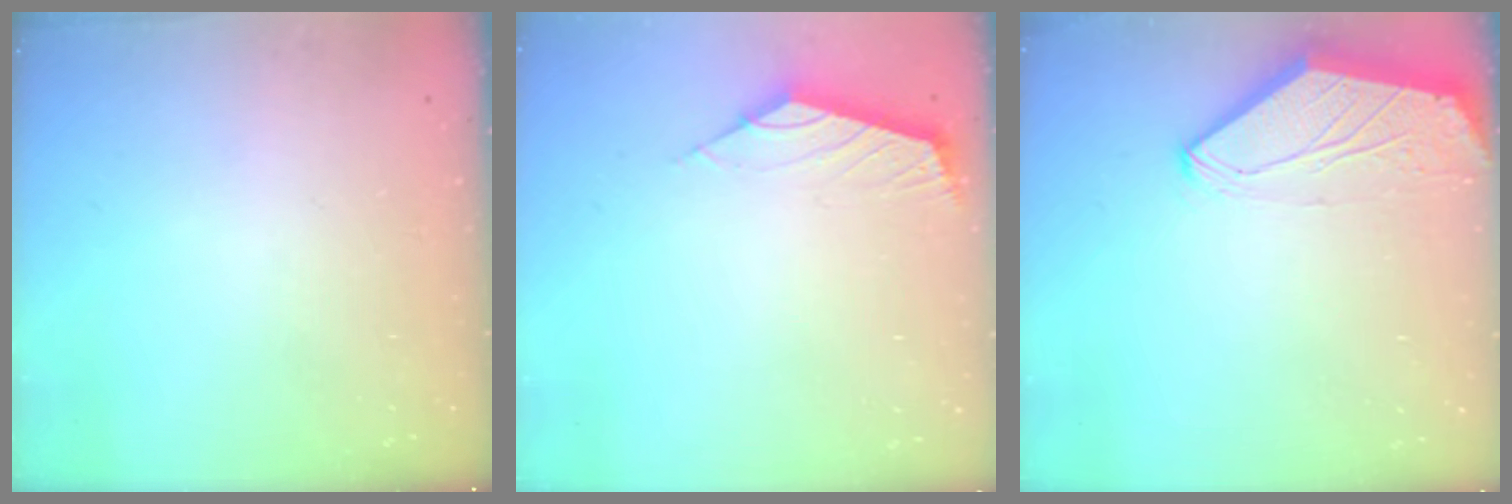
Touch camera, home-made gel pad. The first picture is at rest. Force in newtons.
{"total": 2.5, "press": 2.5, "slide": 0.6}
{"total": 0.0}